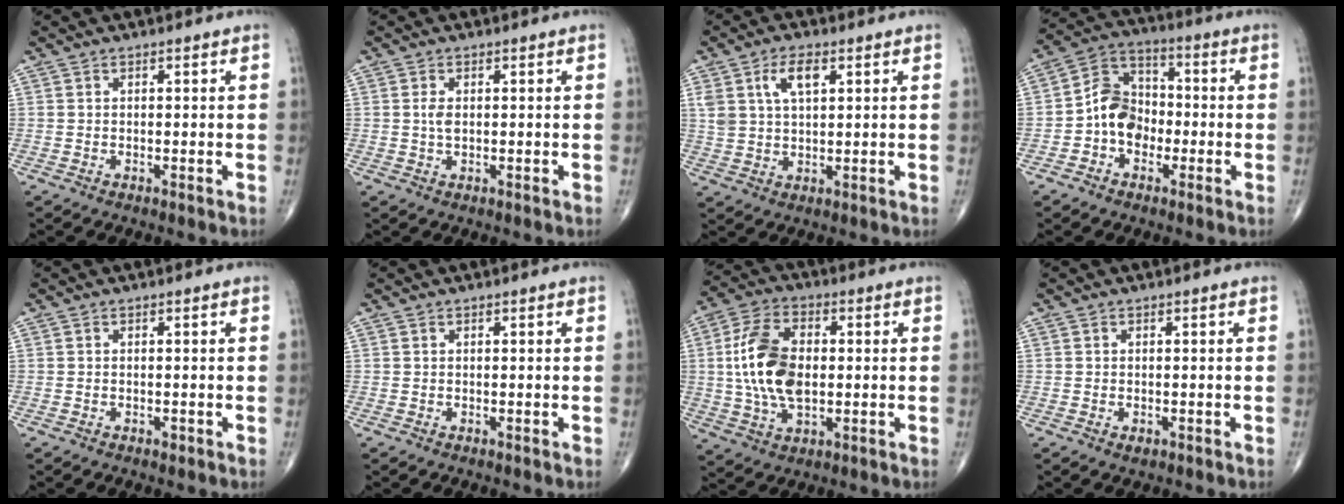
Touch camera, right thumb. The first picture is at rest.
{"total": 2.0, "force": [0.2, 1.1, 1.6], "torque": [-0.035, -0.001, 0.005]}
{"total": 6.7, "force": [2.8, 3.3, 5.0], "torque": [-0.090, -0.004, 0.057]}
{"total": 9.4, "force": [-2.2, 7.5, 5.3], "torque": [-0.068, 0.040, -0.055]}
{"total": 0.6, "force": [-0.3, 0.4, 0.4], "torque": [-0.007, -0.001, -0.005]}
{"total": 0.0}
{"total": 14.2, "force": [0.5, 8.2, 11.6], "torque": [-0.225, 0.011, 0.008]}
{"total": 1.0, "force": [-0.4, 0.6, 0.7], "torque": [-0.011, -0.001, -0.004]}